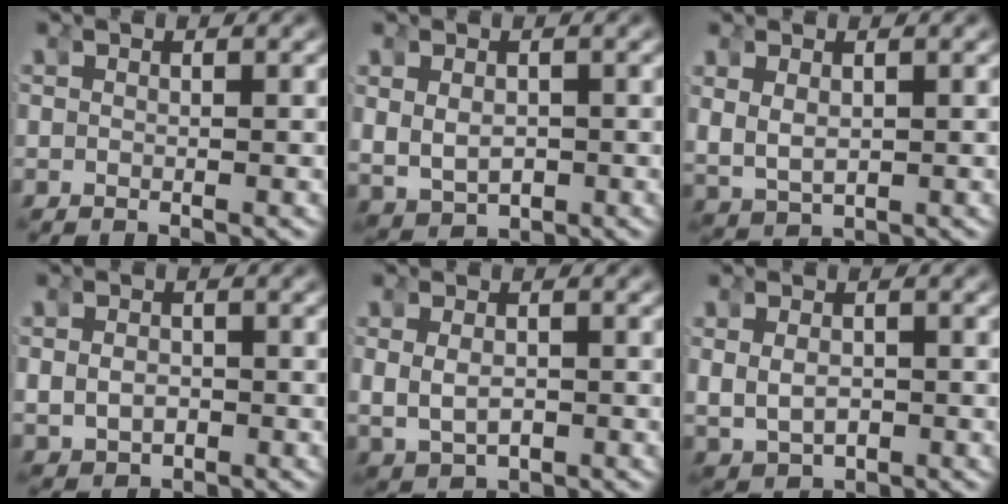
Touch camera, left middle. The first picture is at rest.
{"total": 3.4, "force": [-0.3, 3.4, 0.1], "torque": [-0.021, -0.018, 0.004]}
{"total": 2.3, "force": [0.5, 2.3, -0.1], "torque": [-0.031, -0.014, 0.017]}
{"total": 1.9, "force": [0.3, 1.6, -0.9], "torque": [0.003, -0.010, 0.011]}
{"total": 2.0, "force": [0.1, 2.0, 0.0], "torque": [-0.018, -0.011, 0.009]}
{"total": 2.7, "force": [0.0, 2.7, -0.1], "torque": [-0.019, -0.015, 0.007]}